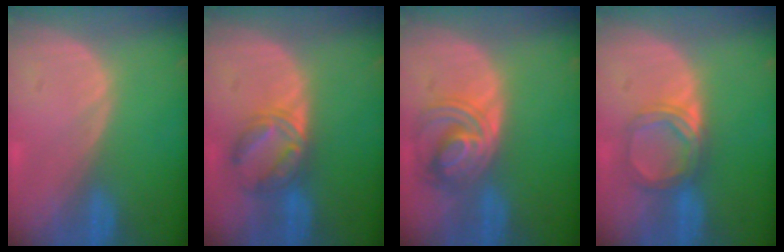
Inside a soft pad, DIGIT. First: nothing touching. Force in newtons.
{"total": 5.8, "press": 5.7, "slide": 0.9}
{"total": 6.4, "press": 6.3, "slide": 0.7}
{"total": 5.2, "press": 4.8, "slide": 1.9}